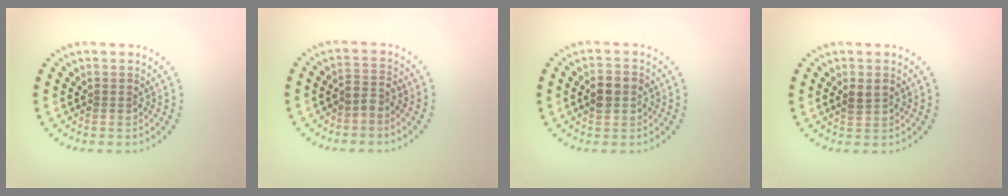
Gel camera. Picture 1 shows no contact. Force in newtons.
{"total": 1.6, "press": 1.3, "slide": 1.0}
{"total": 2.9, "press": 2.9, "slide": 0.2}
{"total": 1.6, "press": 1.5, "slide": 0.3}